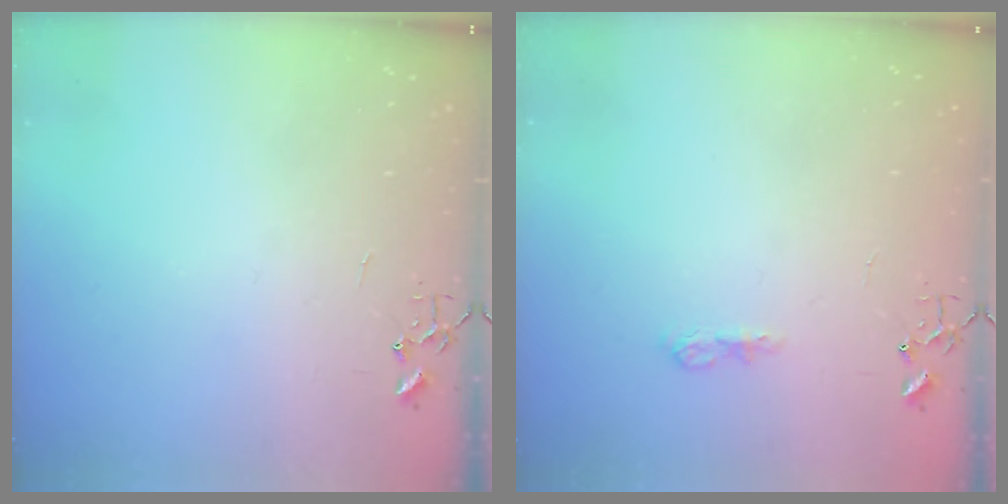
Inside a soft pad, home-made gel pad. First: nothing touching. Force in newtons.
{"total": 7.9, "press": 7.9, "slide": 0.9}